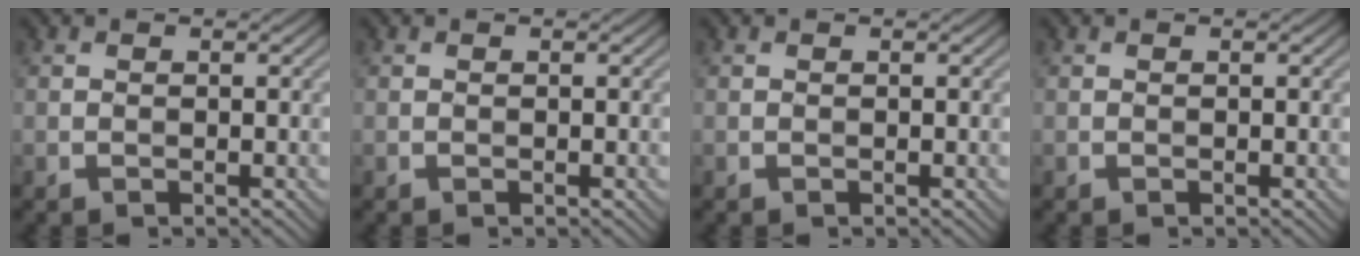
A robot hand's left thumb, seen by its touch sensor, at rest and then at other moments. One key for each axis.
{"total": 0.0}
{"total": 0.0}
{"total": 0.0}